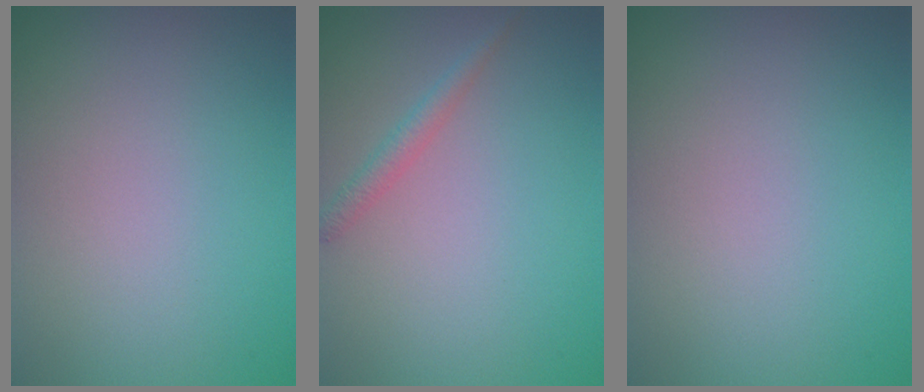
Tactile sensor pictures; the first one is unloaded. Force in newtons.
{"total": 1.4, "press": 1.4, "slide": 0.1}
{"total": 0.0}